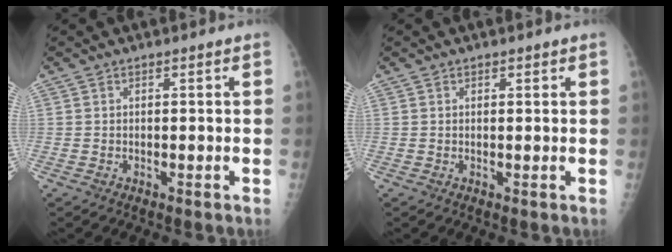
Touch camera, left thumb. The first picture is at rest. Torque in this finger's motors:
{"motor_torque": [-0.32, -0.17, -0.12, -0.11, 0.03]}